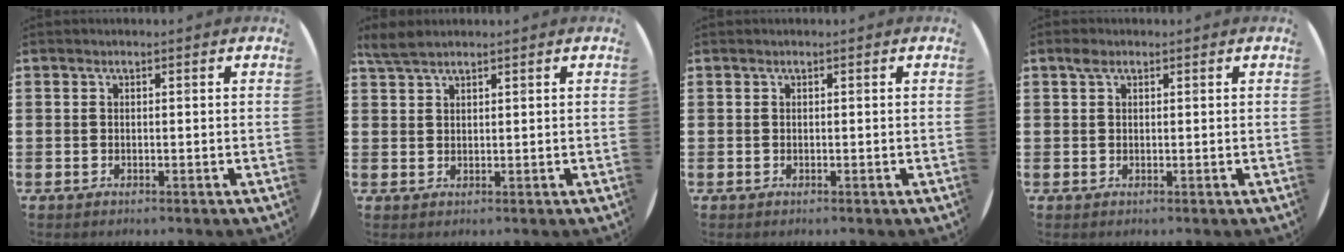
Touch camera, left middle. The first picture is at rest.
{"total": 2.6, "force": [2.3, 0.5, 1.1], "torque": [-0.026, 0.004, 0.044]}
{"total": 0.0}
{"total": 1.3, "force": [0.8, 0.7, 0.7], "torque": [-0.007, 0.003, 0.012]}